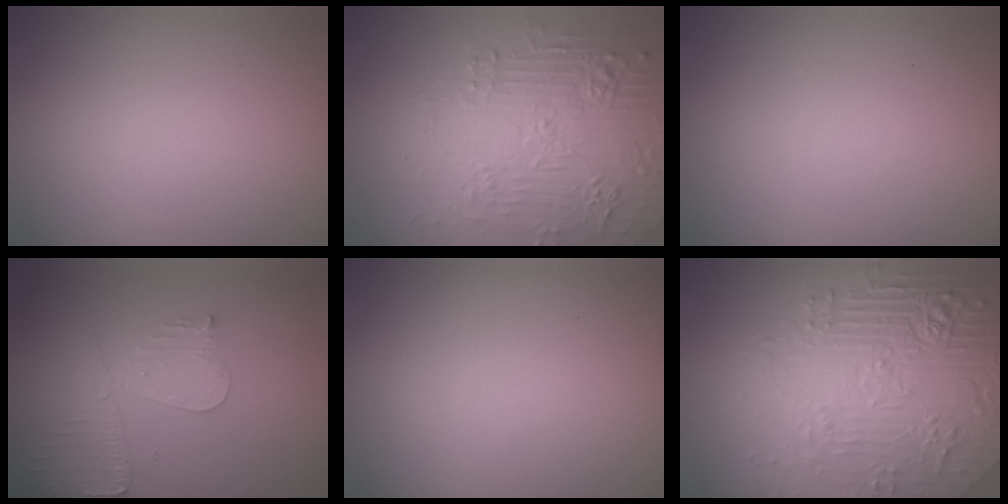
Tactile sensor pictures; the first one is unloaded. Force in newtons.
{"total": 6.7, "press": 5.2, "slide": 4.2}
{"total": 0.0}
{"total": 3.7, "press": 3.3, "slide": 1.6}
{"total": 0.0}
{"total": 8.5, "press": 6.1, "slide": 5.9}